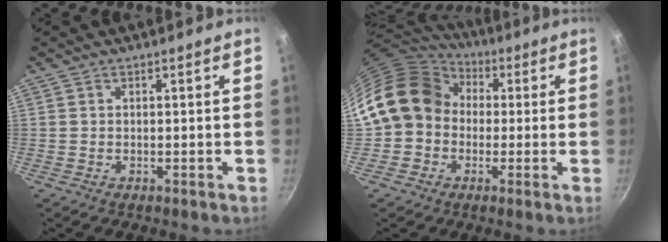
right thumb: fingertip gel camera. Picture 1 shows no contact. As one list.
[{"total": 15.2, "force": [1.2, 13.0, 7.8], "torque": [-0.113, 0.041, 0.007]}]